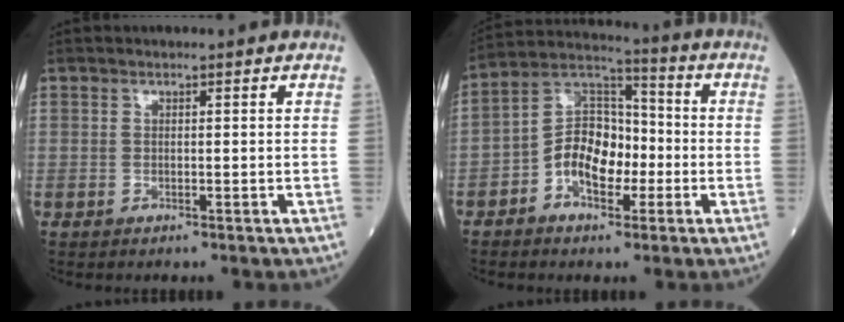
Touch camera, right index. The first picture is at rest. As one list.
[{"total": 10.4, "force": [-3.1, 6.3, 7.7], "torque": [-0.148, 0.032, -0.059]}]